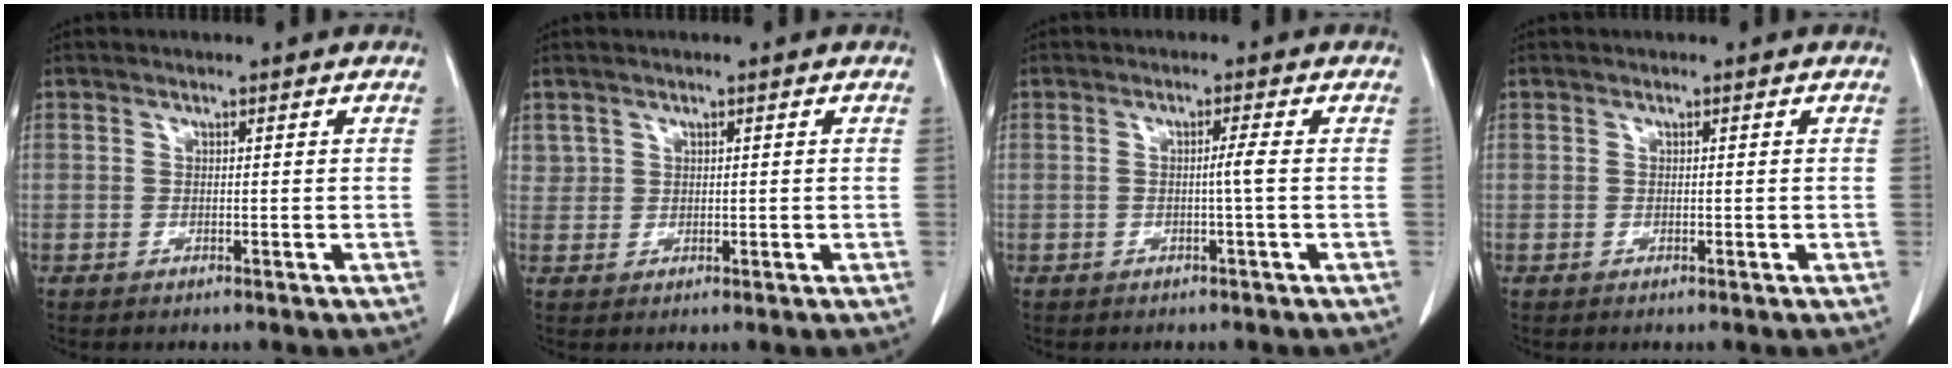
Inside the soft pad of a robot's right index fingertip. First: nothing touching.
{"total": 1.6, "force": [0.9, 1.3, 0.0], "torque": [0.012, 0.003, 0.010]}
{"total": 1.9, "force": [-0.3, -0.5, 1.7], "torque": [-0.030, -0.001, -0.006]}
{"total": 0.0}